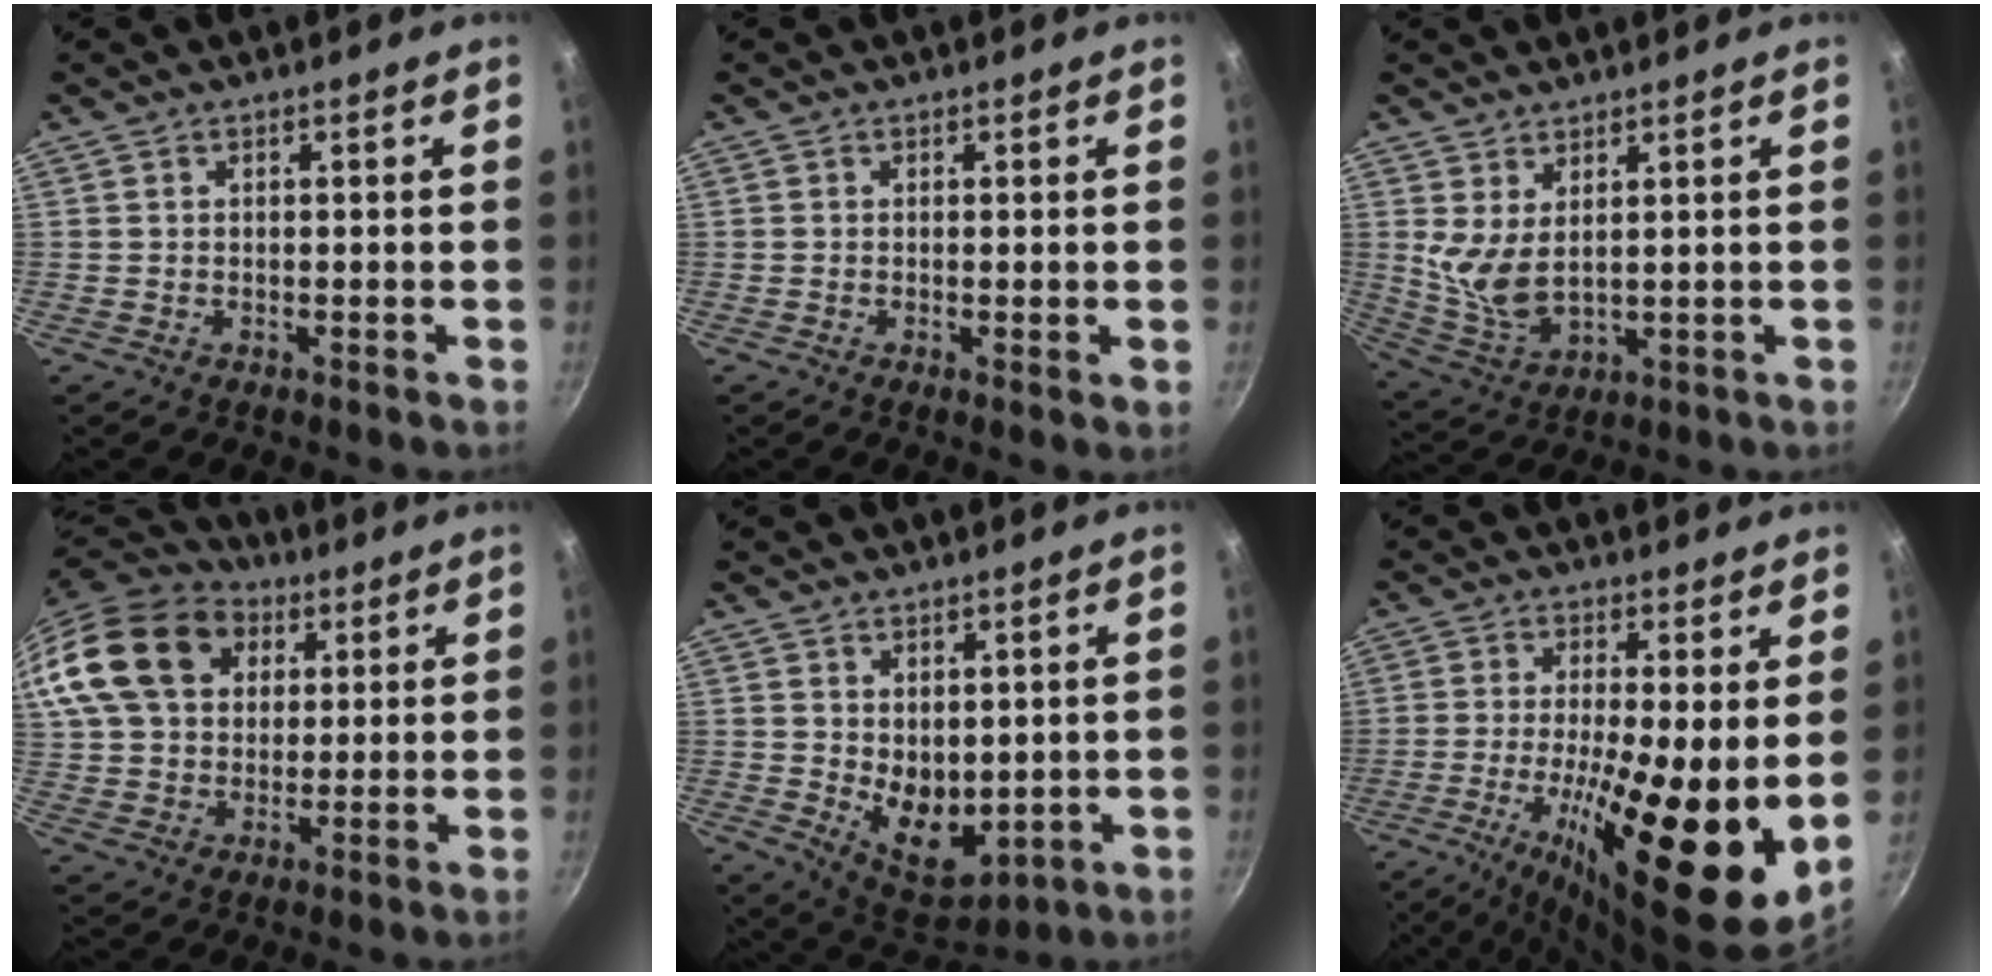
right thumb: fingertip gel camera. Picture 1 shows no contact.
{"total": 1.2, "force": [-0.1, 0.1, 1.2], "torque": [-0.021, -0.006, -0.004]}
{"total": 7.3, "force": [2.8, 3.5, 5.7], "torque": [-0.109, -0.035, 0.065]}
{"total": 21.1, "force": [7.3, 15.8, 12.0], "torque": [-0.223, 0.014, 0.125]}
{"total": 9.1, "force": [0.8, 6.1, 6.8], "torque": [-0.075, -0.028, 0.034]}
{"total": 18.2, "force": [-2.3, 4.4, 17.5], "torque": [-0.288, -0.020, -0.042]}